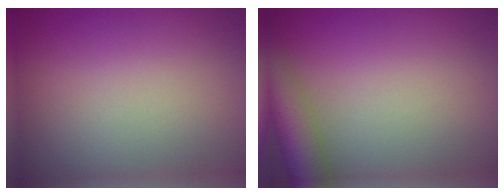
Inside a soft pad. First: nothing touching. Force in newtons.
{"total": 6.9, "press": 6.9, "slide": 0.4}